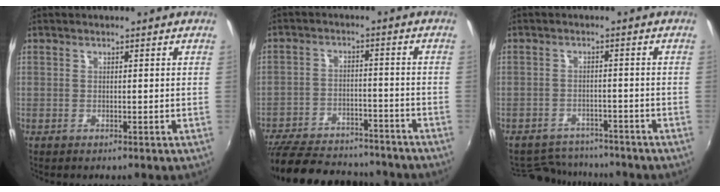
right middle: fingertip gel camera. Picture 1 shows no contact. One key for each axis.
{"total": 19.9, "fx": -16.6, "fy": 8.0, "fz": 7.5, "tx": -0.177, "ty": 0.018, "tz": -0.226}
{"total": 9.1, "fx": -8.3, "fy": 3.4, "fz": 1.8, "tx": -0.051, "ty": 0.010, "tz": -0.117}